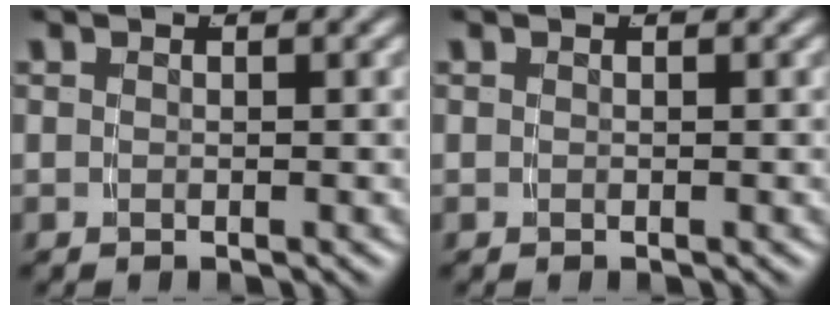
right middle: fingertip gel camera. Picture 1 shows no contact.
{"total": 0.0}